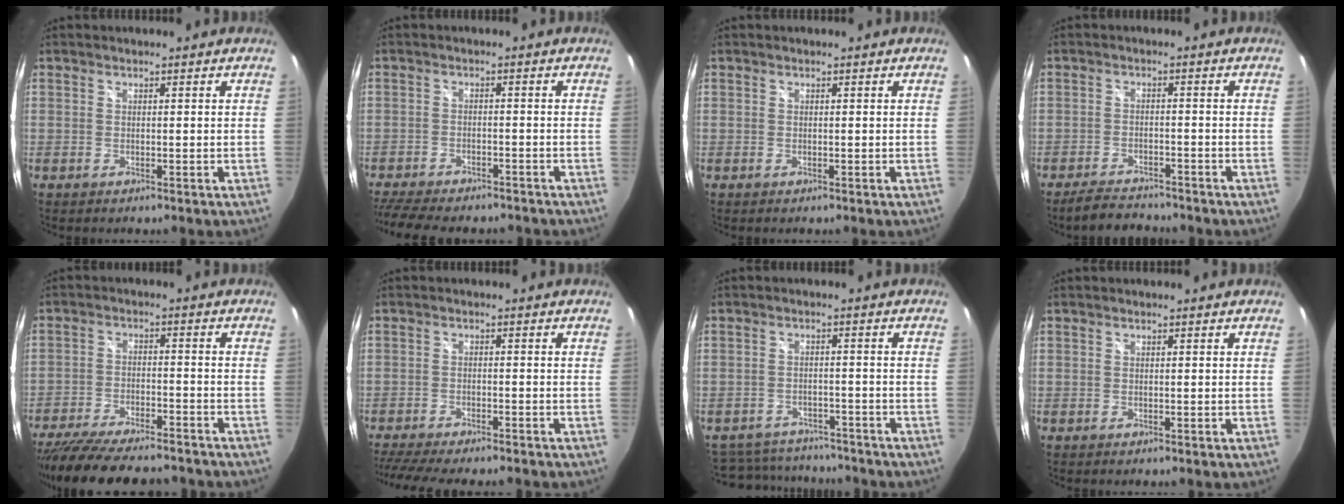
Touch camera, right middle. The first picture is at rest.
{"total": 13.3, "force": [-11.4, 3.7, 5.9], "torque": [-0.136, -0.027, -0.175]}
{"total": 0.0}
{"total": 6.1, "force": [-5.6, 1.6, 1.8], "torque": [-0.055, -0.002, -0.090]}
{"total": 19.6, "force": [-16.8, 4.6, 8.9], "torque": [-0.179, -0.035, -0.252]}
{"total": 12.1, "force": [-10.5, 1.8, 5.7], "torque": [-0.129, -0.029, -0.166]}
{"total": 13.3, "force": [-11.4, 5.7, 3.9], "torque": [-0.101, 0.014, -0.159]}
{"total": 0.0}